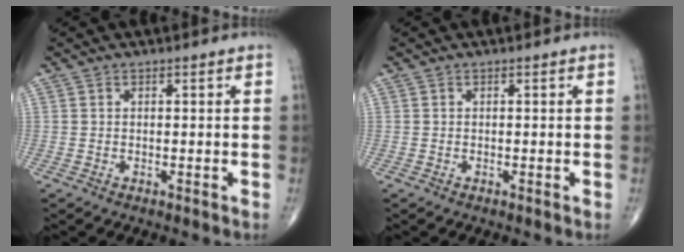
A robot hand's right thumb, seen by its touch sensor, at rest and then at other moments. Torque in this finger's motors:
{"motor_torque": [0.90, 0.65, 0.08, 0.16, 0.02]}